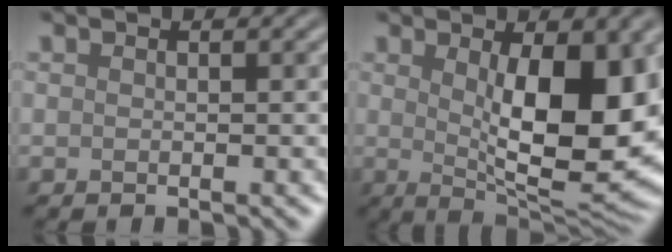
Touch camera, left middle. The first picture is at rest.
{"total": 11.6, "force": [1.1, 4.0, 10.8], "torque": [-0.149, -0.013, 0.023]}